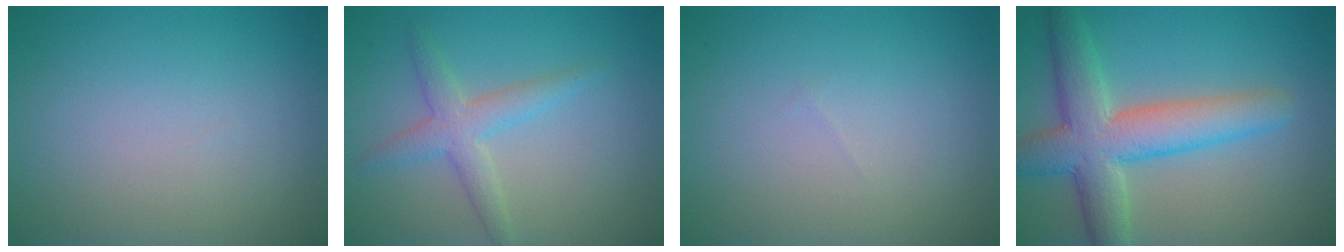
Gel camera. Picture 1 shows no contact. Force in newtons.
{"total": 2.9, "press": 2.9, "slide": 0.3}
{"total": 0.0}
{"total": 7.3, "press": 7.3, "slide": 0.4}